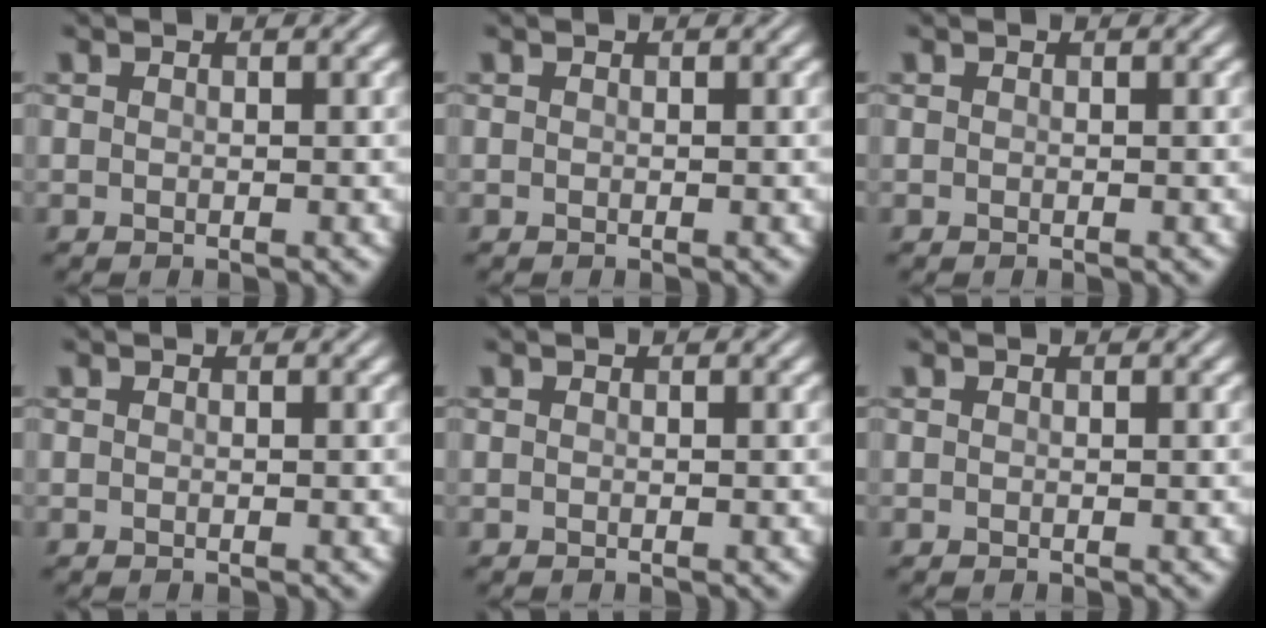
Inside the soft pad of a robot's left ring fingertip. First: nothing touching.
{"total": 0.0}
{"total": 0.0}
{"total": 0.0}
{"total": 0.0}
{"total": 0.0}